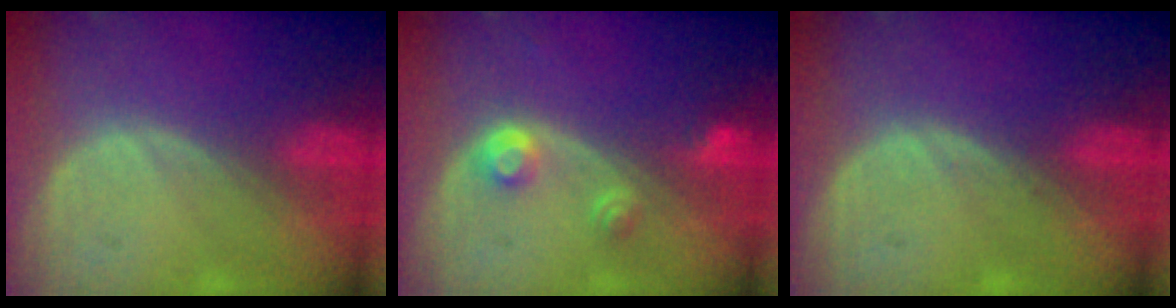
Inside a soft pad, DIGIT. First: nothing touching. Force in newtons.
{"total": 3.0, "press": 2.8, "slide": 0.9}
{"total": 0.5, "press": 0.1, "slide": 0.5}